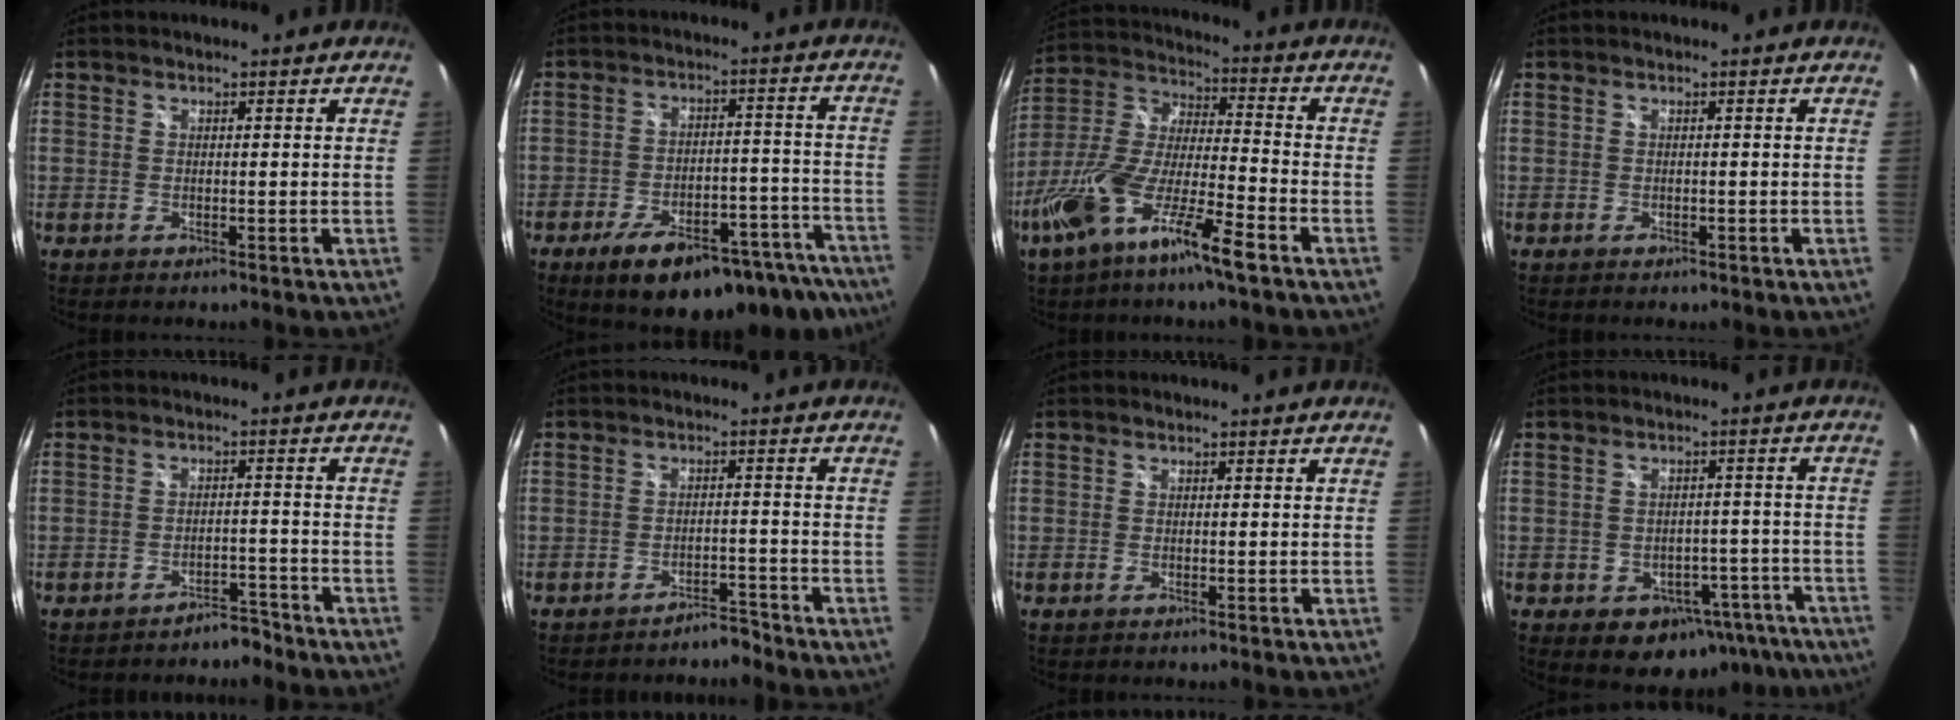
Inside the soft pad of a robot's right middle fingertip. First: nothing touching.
{"total": 21.6, "force": [-16.3, 7.9, 11.7], "torque": [-0.174, 0.008, -0.204]}
{"total": 16.5, "force": [-9.7, 2.4, 13.2], "torque": [-0.266, -0.024, -0.187]}
{"total": 0.8, "force": [-0.5, 0.6, 0.3], "torque": [-0.005, -0.002, -0.008]}
{"total": 3.9, "force": [-3.5, 1.5, 0.8], "torque": [-0.019, 0.012, -0.047]}
{"total": 3.4, "force": [-3.2, 1.0, 0.6], "torque": [-0.015, 0.006, -0.045]}
{"total": 0.0}
{"total": 11.9, "force": [-6.6, 8.4, 5.1], "torque": [-0.086, 0.029, -0.055]}